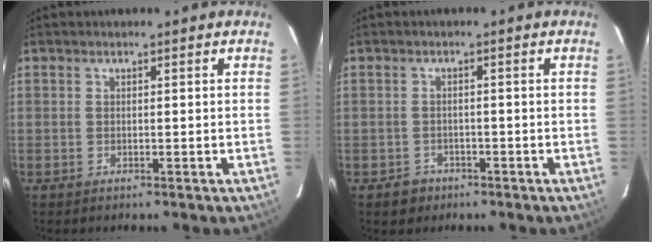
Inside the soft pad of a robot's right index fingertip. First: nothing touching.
{"total": 2.7, "force": [-1.7, 2.1, 0.3], "torque": [-0.014, 0.003, -0.023]}